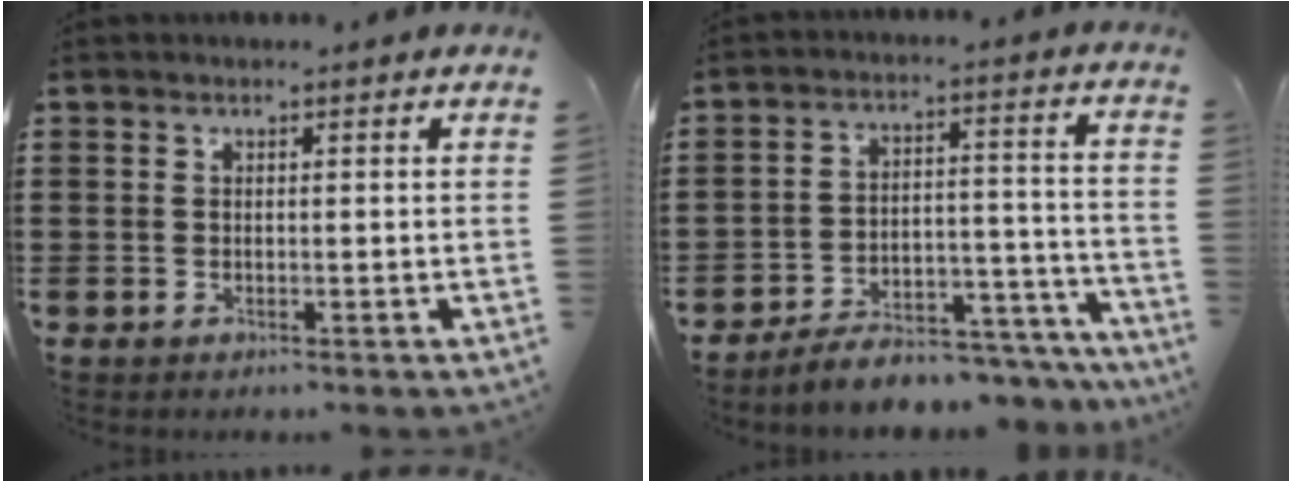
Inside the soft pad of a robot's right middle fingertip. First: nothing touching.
{"total": 6.1, "force": [-5.8, 1.1, 1.3], "torque": [-0.017, 0.016, -0.111]}